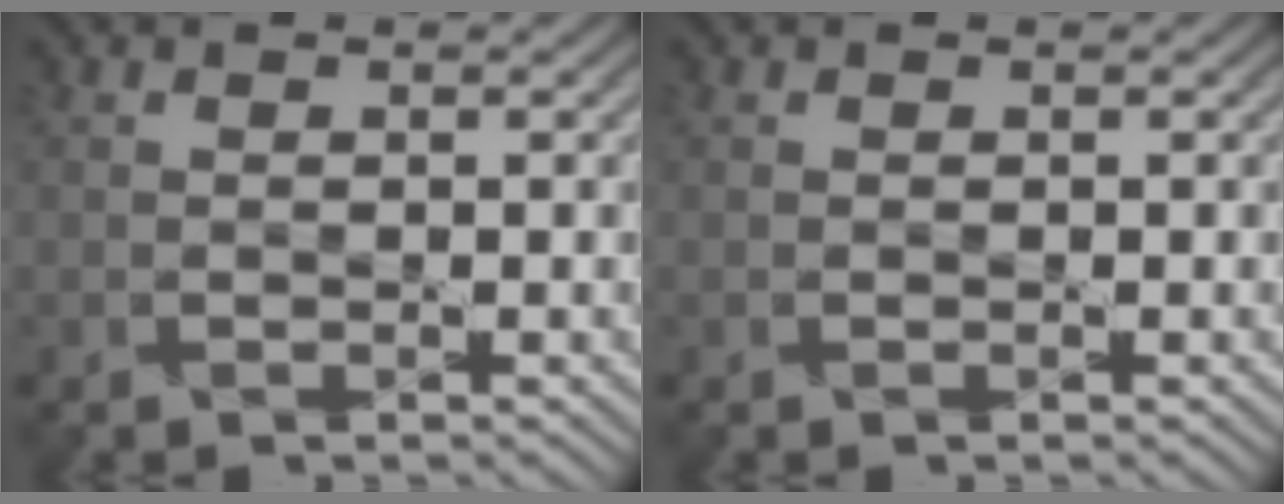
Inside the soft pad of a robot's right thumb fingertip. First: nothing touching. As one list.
[{"total": 0.0}]